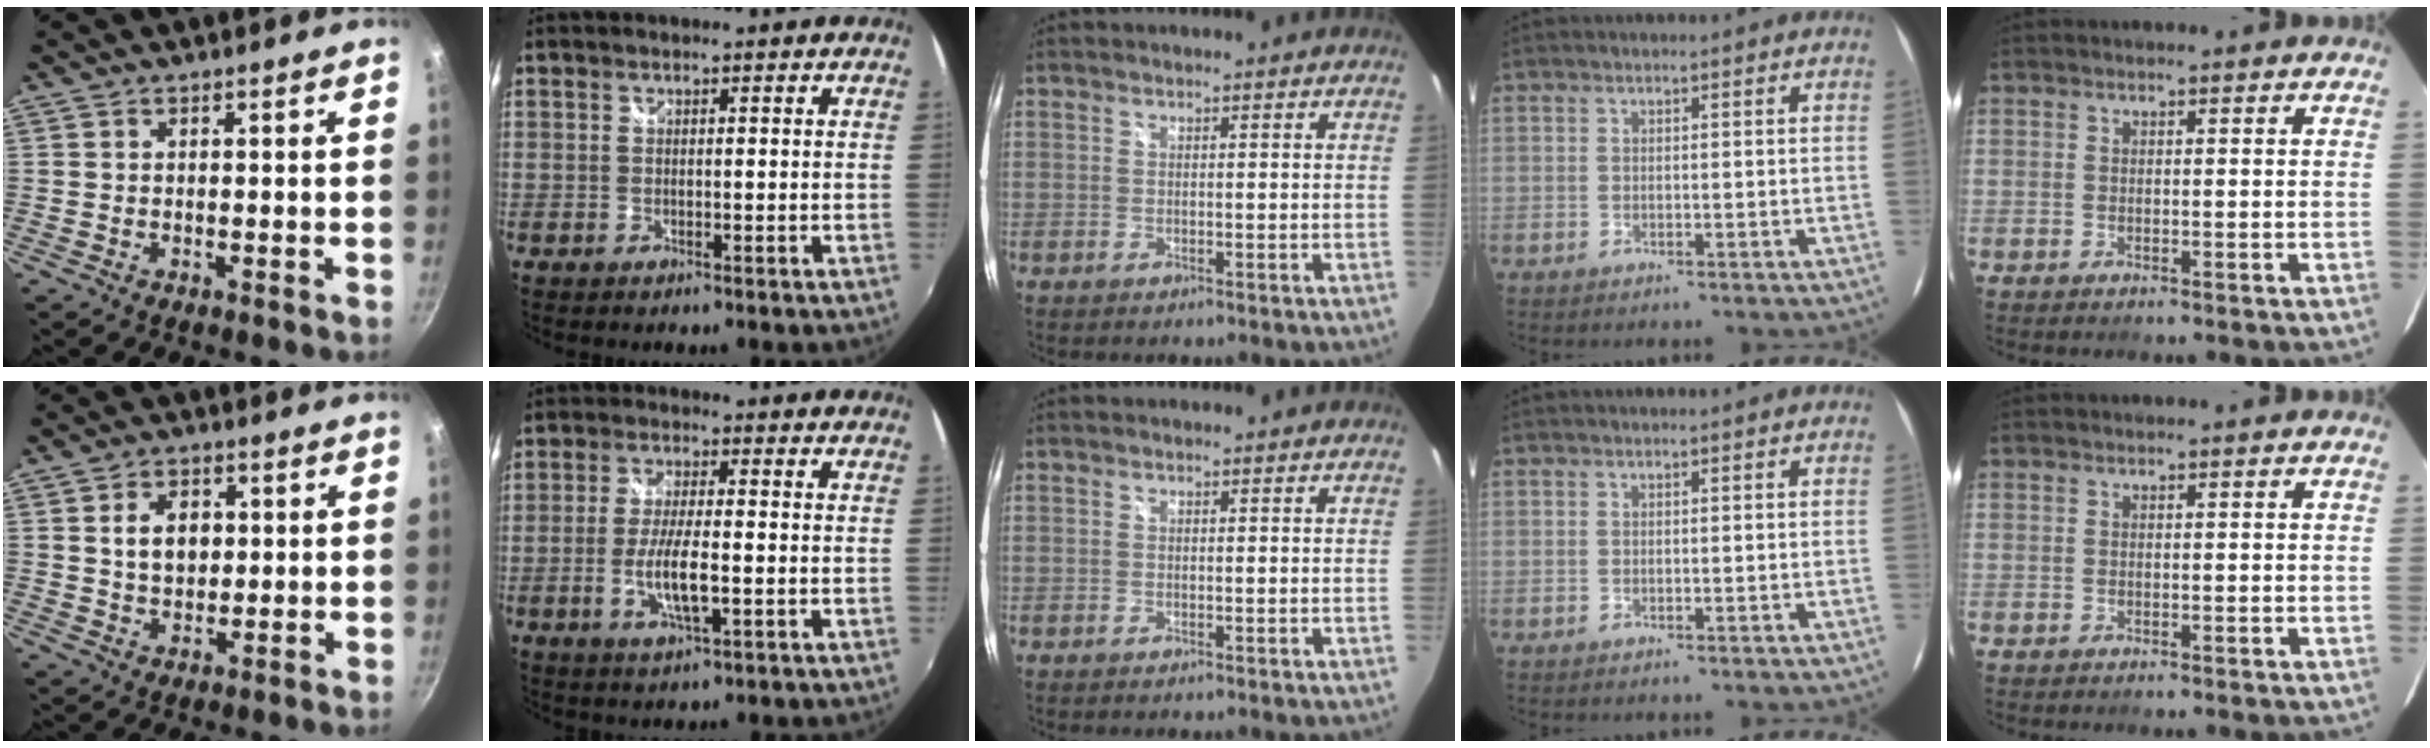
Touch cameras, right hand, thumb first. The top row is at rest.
{"thumb": {"total": 6.5, "force": [1.1, 4.7, 4.4], "torque": [-0.054, 0.000, 0.020]}, "index": {"total": 7.3, "force": [-1.9, 1.4, 6.9], "torque": [-0.137, -0.008, -0.035]}}